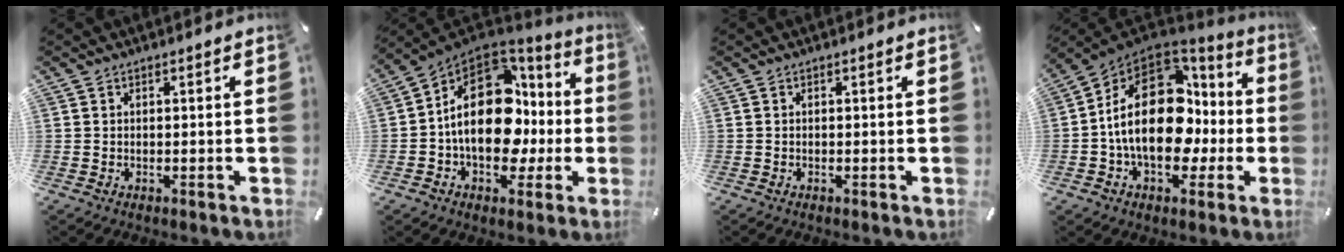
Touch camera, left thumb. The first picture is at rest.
{"total": 21.7, "force": [1.1, 14.2, 16.4], "torque": [-0.271, -0.007, 0.024]}
{"total": 0.0}
{"total": 24.1, "force": [0.7, 15.2, 18.6], "torque": [-0.335, -0.005, 0.019]}